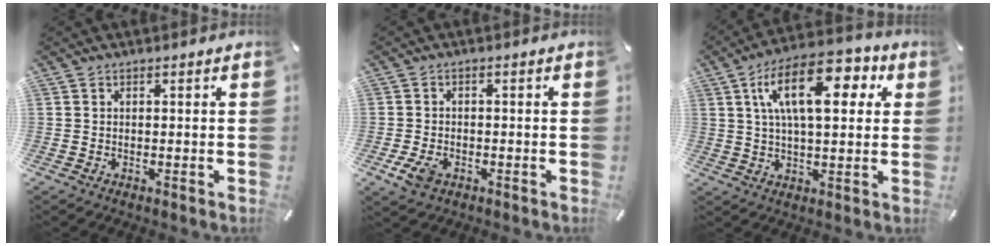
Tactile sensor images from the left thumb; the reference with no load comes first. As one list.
[{"total": 4.5, "force": [-1.9, 2.9, 2.8], "torque": [-0.072, 0.001, -0.040]}, {"total": 17.1, "force": [6.1, 8.1, 13.7], "torque": [-0.226, 0.000, 0.096]}]